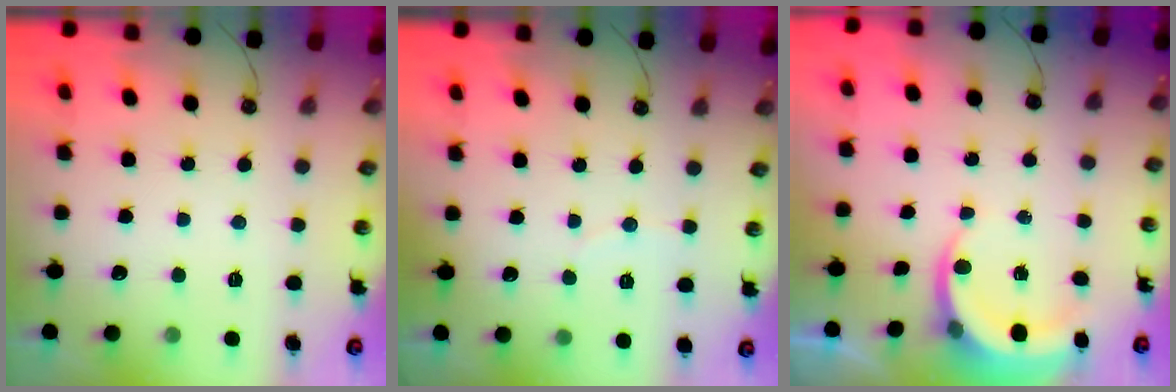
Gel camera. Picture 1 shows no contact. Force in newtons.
{"total": 2.3, "press": 2.3, "slide": 0.2}
{"total": 4.5, "press": 4.5, "slide": 0.1}